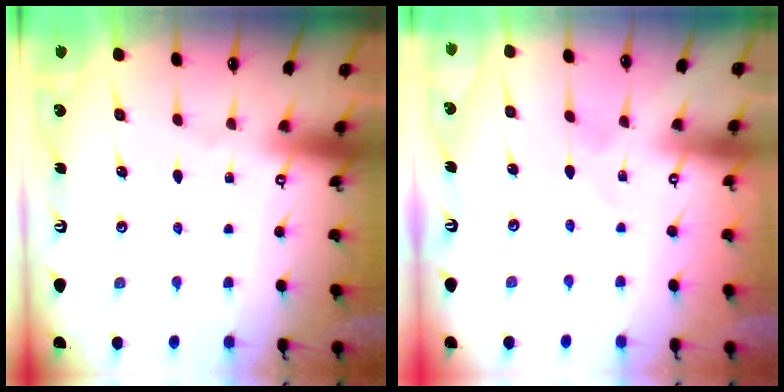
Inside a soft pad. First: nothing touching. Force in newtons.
{"total": 2.7, "press": 2.7, "slide": 0.2}